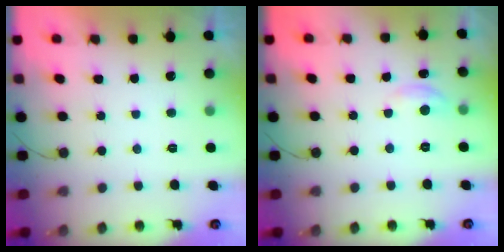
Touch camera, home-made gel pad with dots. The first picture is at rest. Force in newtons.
{"total": 2.9, "press": 2.9, "slide": 0.2}